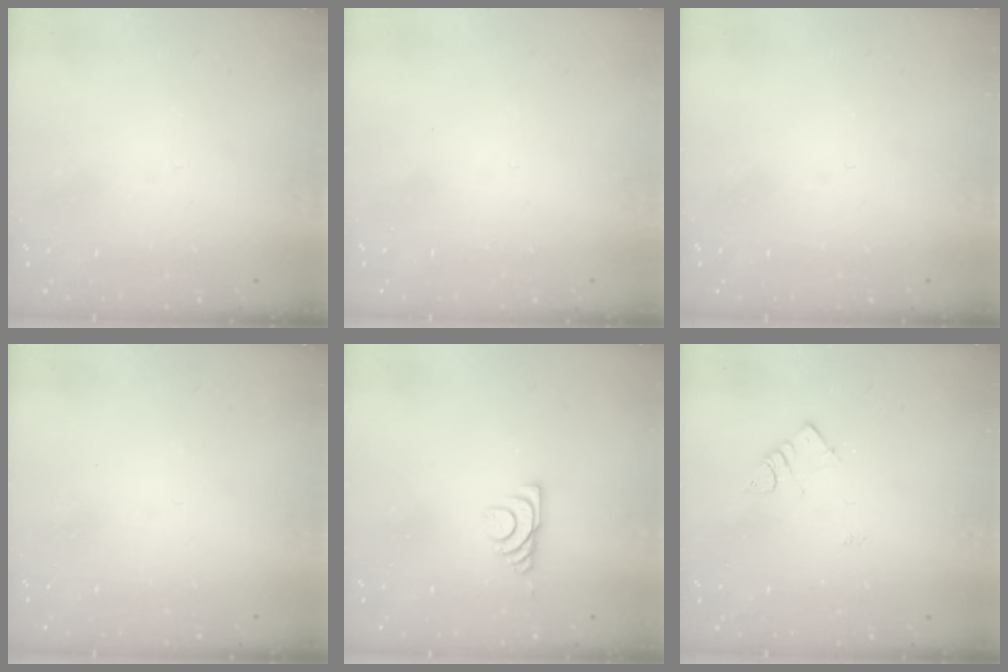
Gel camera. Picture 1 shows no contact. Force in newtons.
{"total": 1.6, "press": 1.6, "slide": 0.1}
{"total": 0.0}
{"total": 0.0}
{"total": 5.6, "press": 5.5, "slide": 0.8}
{"total": 3.2, "press": 3.1, "slide": 0.4}